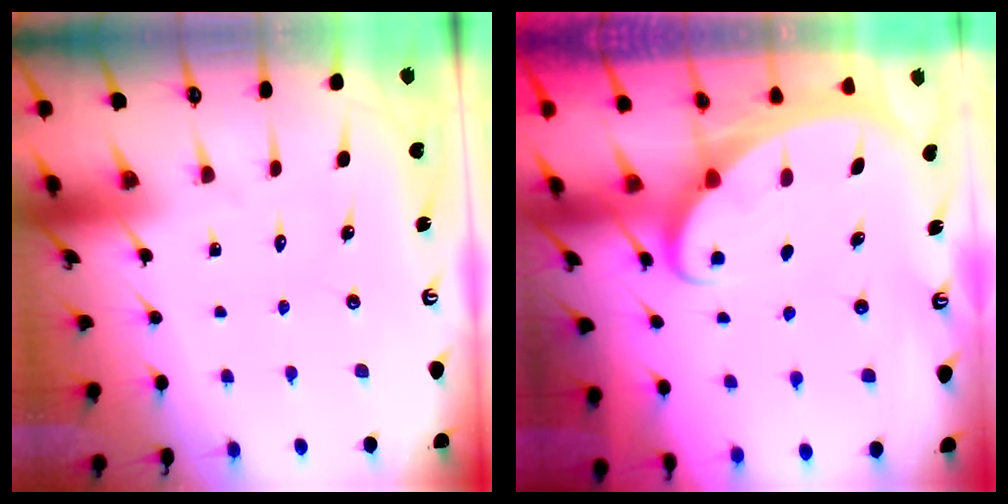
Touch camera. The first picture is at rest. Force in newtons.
{"total": 2.4, "press": 2.3, "slide": 0.3}